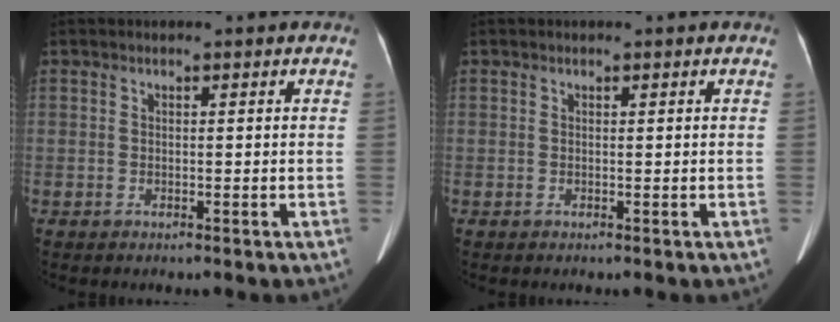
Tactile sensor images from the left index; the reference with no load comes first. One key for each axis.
{"total": 0.0}